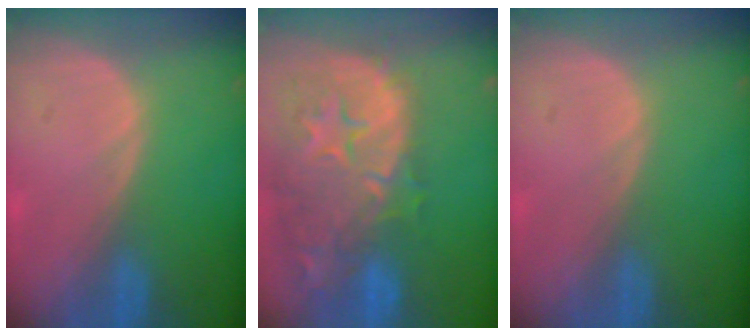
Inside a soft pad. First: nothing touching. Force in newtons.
{"total": 15.3, "press": 12.2, "slide": 9.3}
{"total": 0.0}